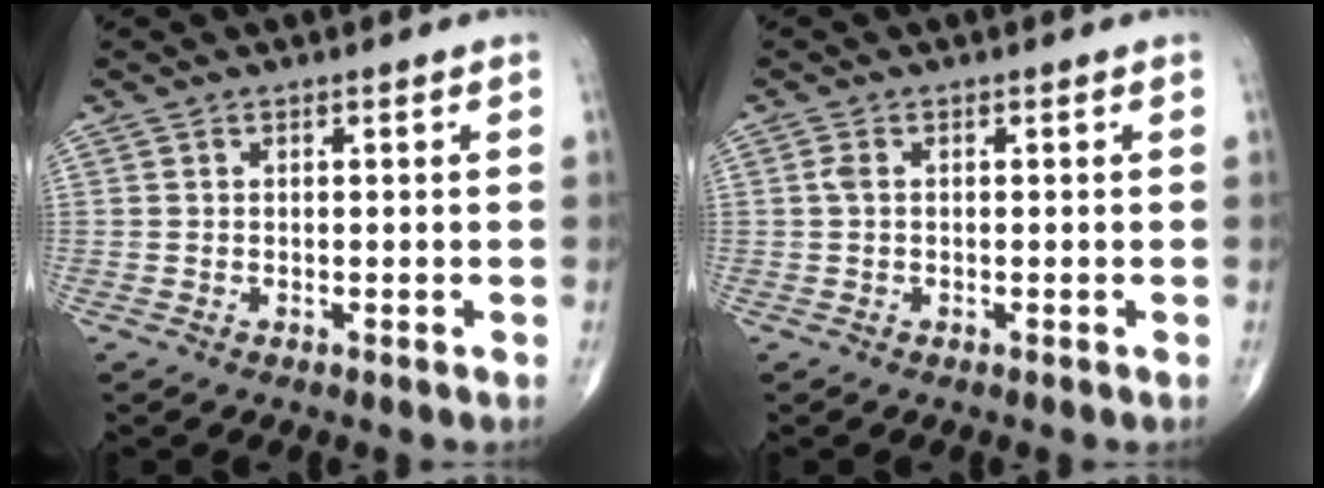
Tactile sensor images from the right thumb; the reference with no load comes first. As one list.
[{"total": 1.1, "force": [0.0, 0.6, 0.9], "torque": [-0.019, 0.000, -0.003]}]